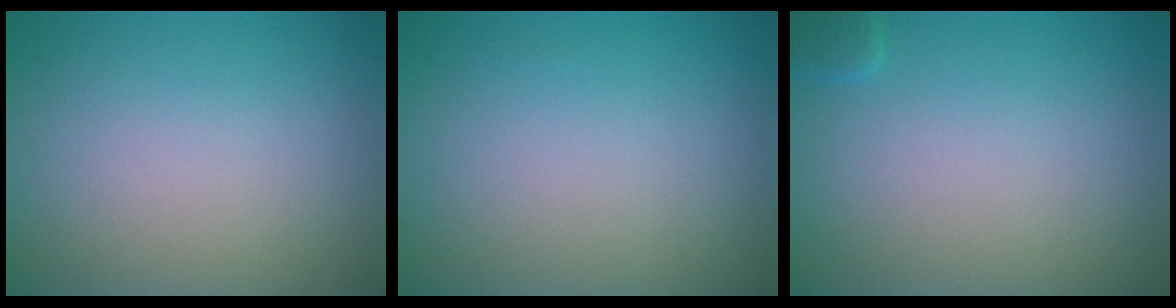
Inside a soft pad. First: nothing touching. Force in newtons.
{"total": 0.0}
{"total": 0.8, "press": 0.8, "slide": 0.1}